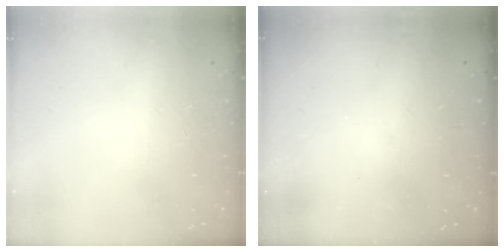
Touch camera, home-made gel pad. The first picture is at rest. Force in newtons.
{"total": 3.0, "press": 3.0, "slide": 0.1}